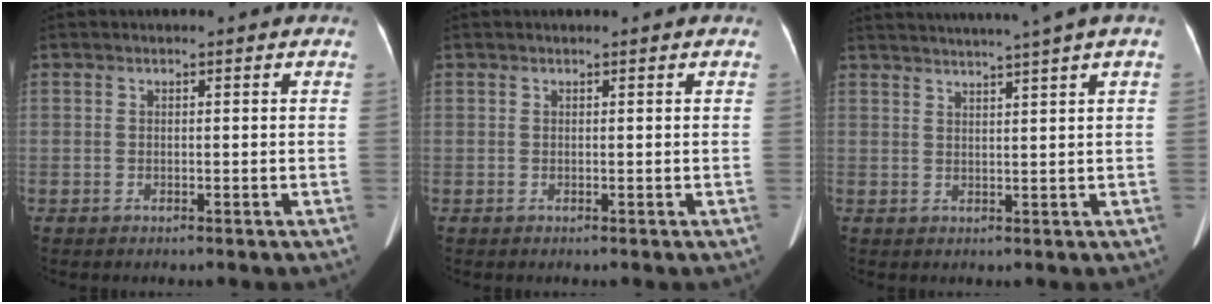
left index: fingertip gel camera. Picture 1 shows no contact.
{"total": 0.0}
{"total": 9.3, "force": [7.7, -2.1, 4.7], "torque": [-0.071, 0.005, 0.100]}